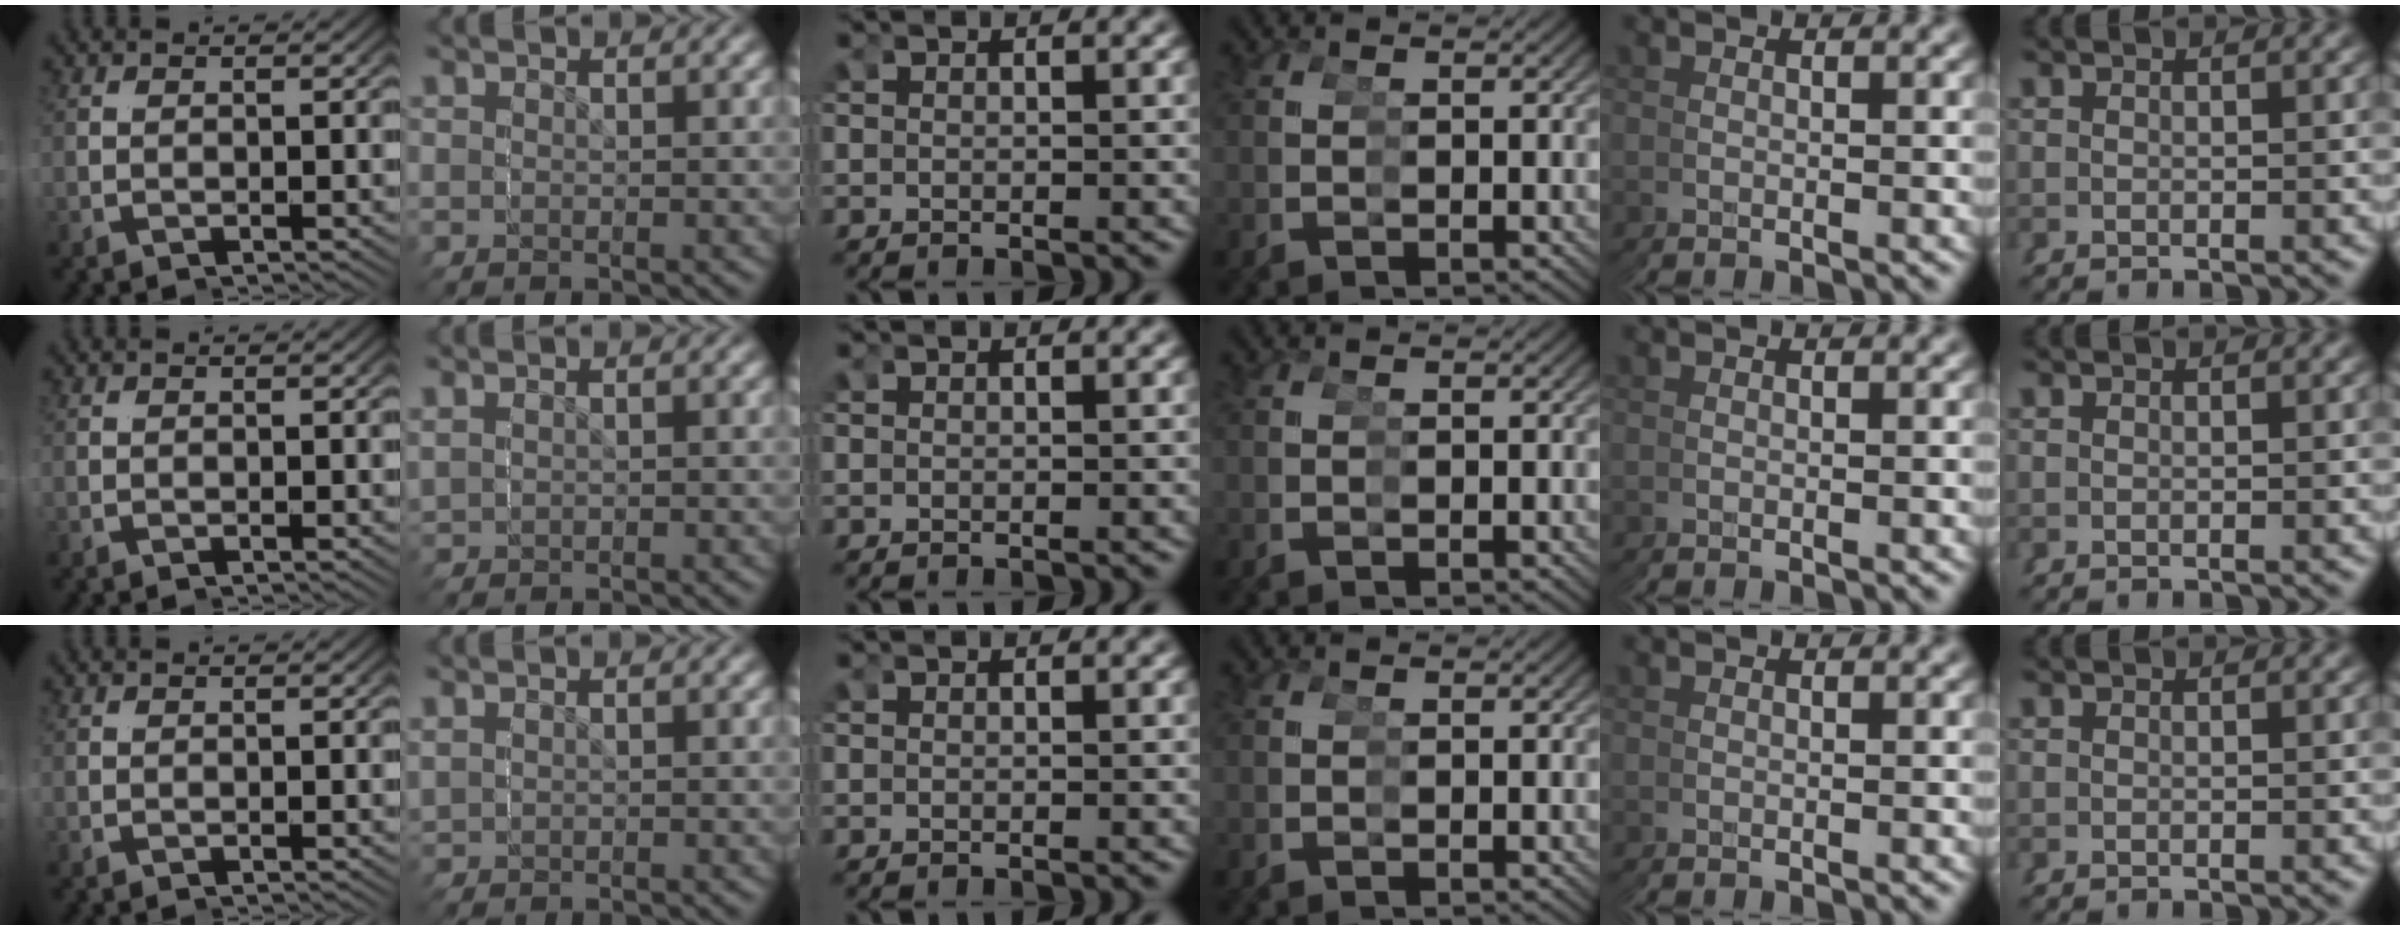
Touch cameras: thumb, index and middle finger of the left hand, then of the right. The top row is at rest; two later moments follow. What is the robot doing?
{"motion": "grasp_and_lifting", "object": "markers"}